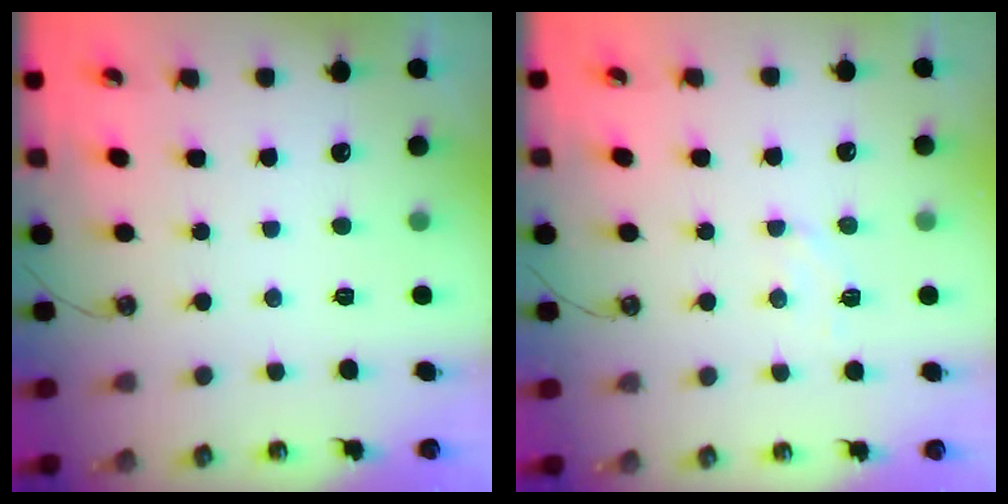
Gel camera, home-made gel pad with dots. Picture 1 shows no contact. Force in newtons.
{"total": 4.9, "press": 4.9, "slide": 0.5}